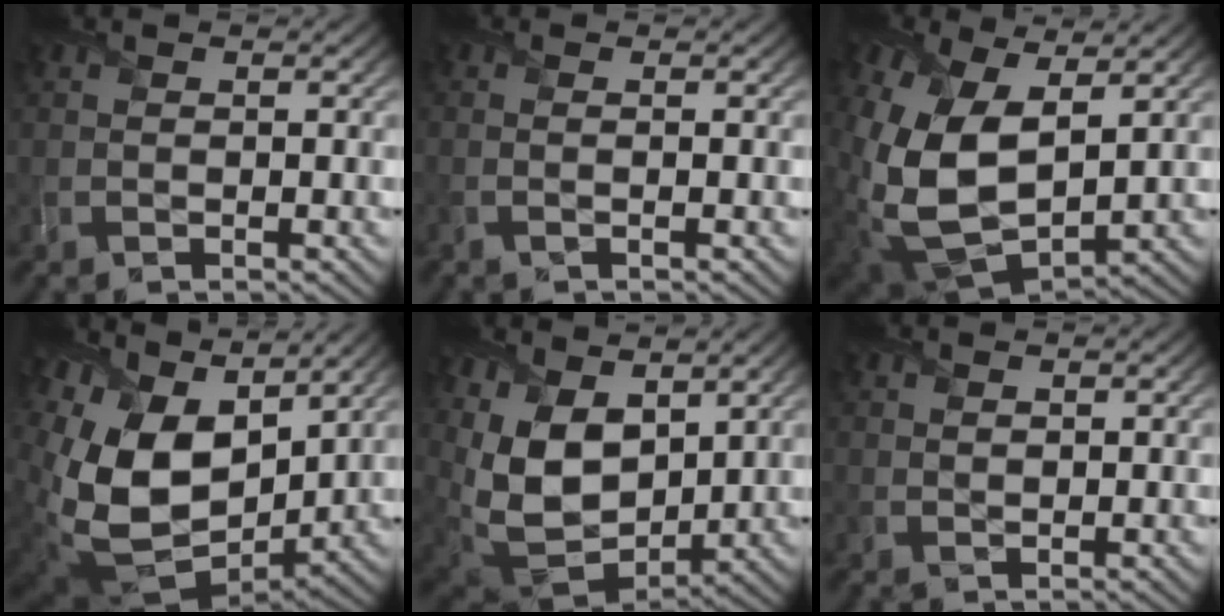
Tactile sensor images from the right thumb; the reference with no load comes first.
{"total": 1.0, "force": [-0.2, 0.0, 1.0], "torque": [-0.019, 0.002, -0.009]}
{"total": 16.1, "force": [1.4, 10.0, 12.4], "torque": [-0.302, -0.044, 0.044]}
{"total": 17.4, "force": [3.2, 11.8, 12.3], "torque": [-0.304, -0.021, 0.078]}
{"total": 13.5, "force": [4.6, 8.6, 9.4], "torque": [-0.233, 0.002, 0.098]}
{"total": 0.9, "force": [0.6, 0.6, 0.1], "torque": [-0.006, -0.002, 0.015]}